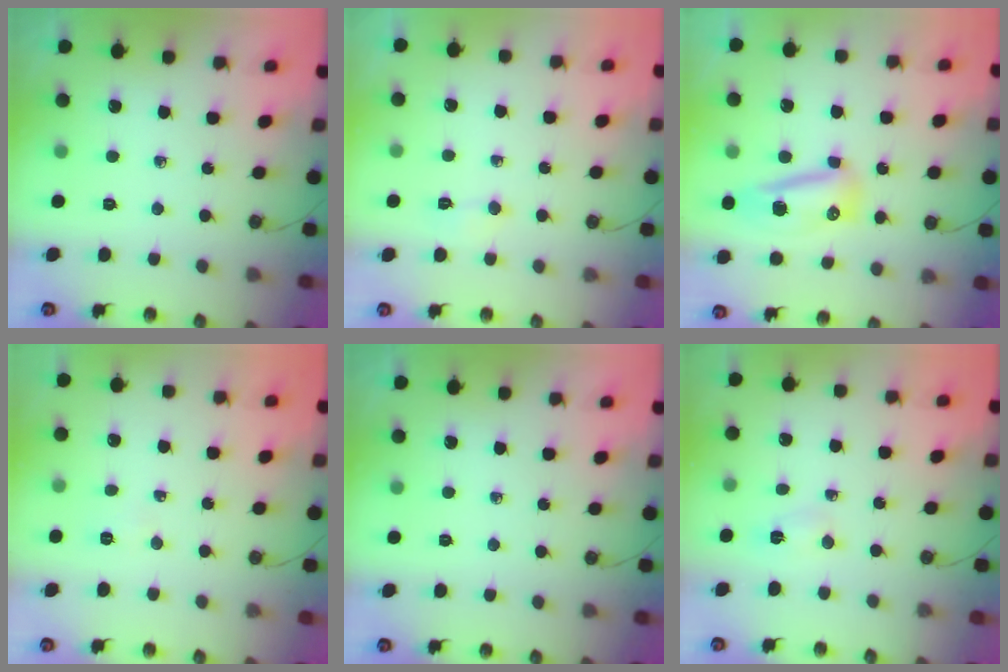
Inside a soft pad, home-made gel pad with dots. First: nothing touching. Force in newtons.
{"total": 2.7, "press": 2.6, "slide": 0.5}
{"total": 17.5, "press": 12.1, "slide": 12.6}
{"total": 4.7, "press": 2.4, "slide": 4.0}
{"total": 0.0}
{"total": 2.3, "press": 2.3, "slide": 0.3}